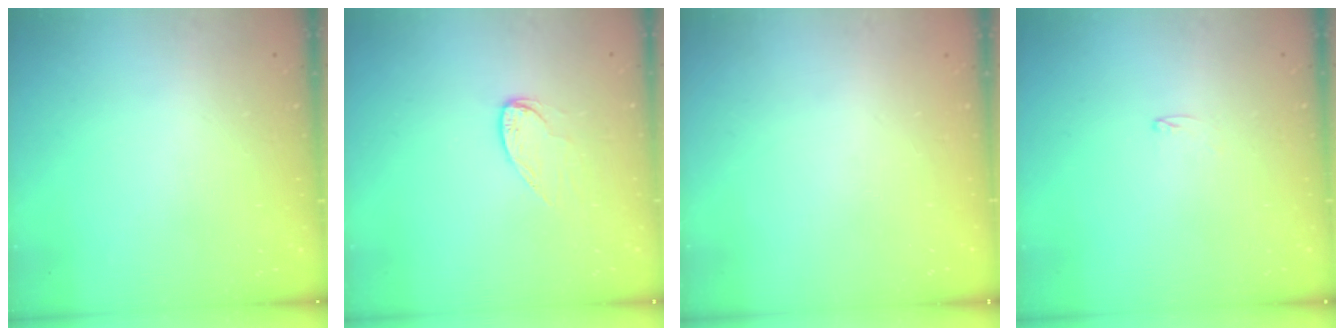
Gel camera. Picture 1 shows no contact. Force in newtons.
{"total": 6.5, "press": 6.5, "slide": 0.3}
{"total": 0.0}
{"total": 2.2, "press": 2.2, "slide": 0.2}